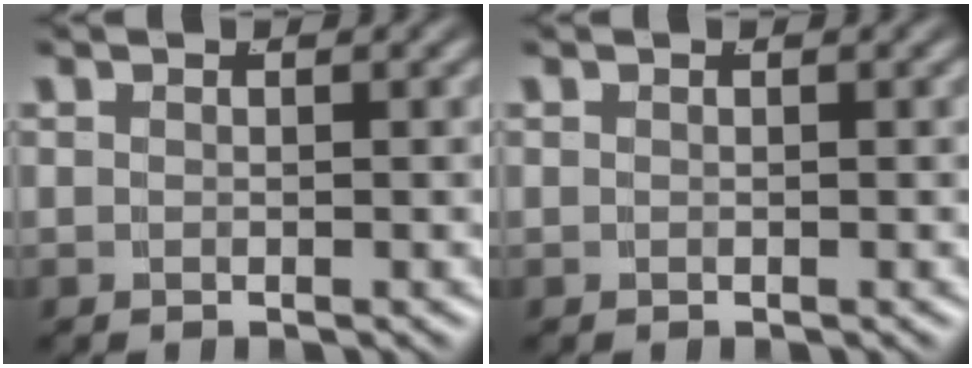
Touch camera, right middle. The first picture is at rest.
{"total": 0.0}